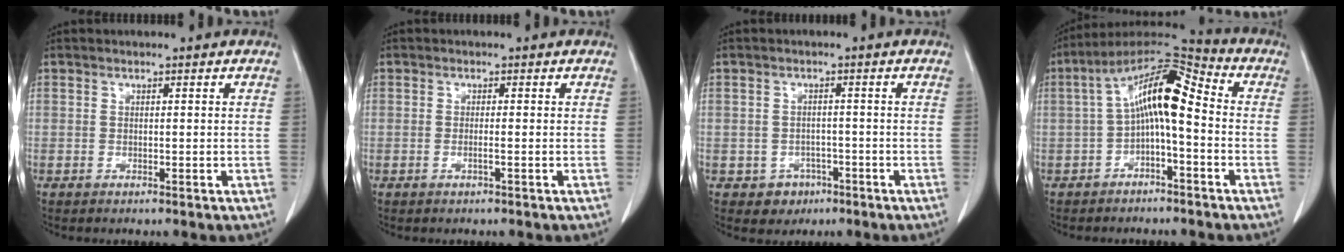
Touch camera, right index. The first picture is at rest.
{"total": 1.0, "force": [-0.4, -0.2, 0.9], "torque": [-0.017, 0.000, -0.007]}
{"total": 3.4, "force": [-1.5, 3.0, 0.3], "torque": [0.002, 0.013, -0.014]}
{"total": 11.7, "force": [-0.1, 3.3, 11.3], "torque": [-0.201, 0.050, -0.005]}